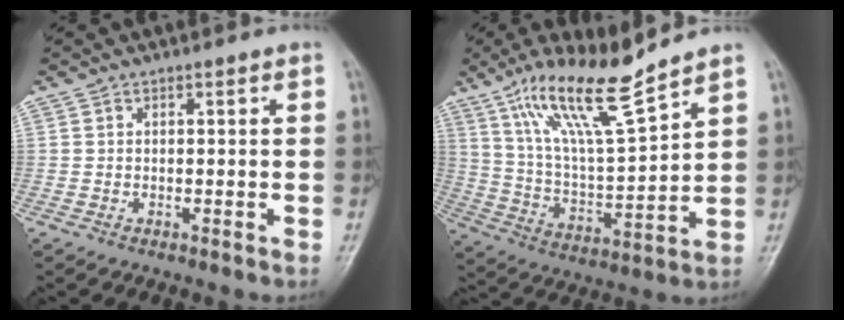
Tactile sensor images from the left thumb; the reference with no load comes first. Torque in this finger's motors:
{"motor_torque": [0.32, 0.23, 1.43, -1.33, 0.41]}